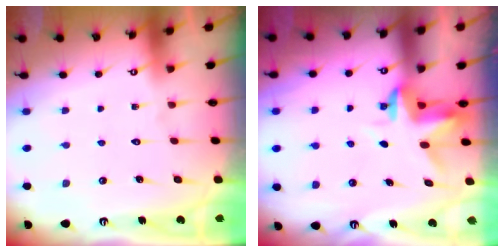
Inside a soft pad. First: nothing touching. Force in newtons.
{"total": 3.4, "press": 3.4, "slide": 0.2}